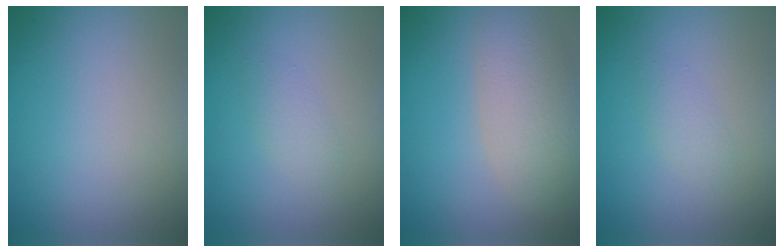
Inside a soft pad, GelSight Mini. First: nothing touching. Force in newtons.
{"total": 1.3, "press": 1.3, "slide": 0.1}
{"total": 5.3, "press": 5.3, "slide": 0.5}
{"total": 1.3, "press": 1.3, "slide": 0.1}